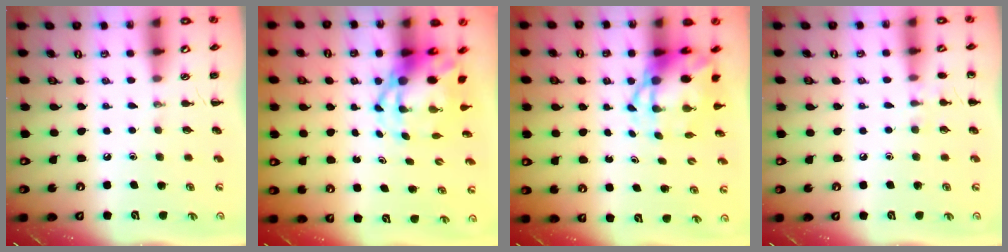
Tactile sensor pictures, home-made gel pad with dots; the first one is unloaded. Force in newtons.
{"total": 5.8, "press": 5.6, "slide": 1.7}
{"total": 6.3, "press": 6.1, "slide": 1.7}
{"total": 5.9, "press": 5.6, "slide": 1.9}